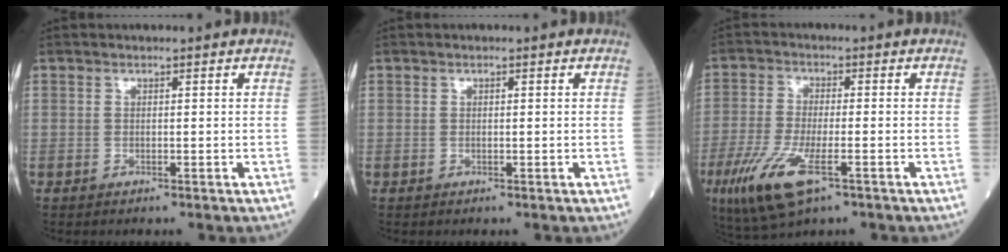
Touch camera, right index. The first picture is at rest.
{"total": 0.0}
{"total": 10.8, "force": [-5.2, 3.0, 9.0], "torque": [-0.189, -0.028, -0.089]}